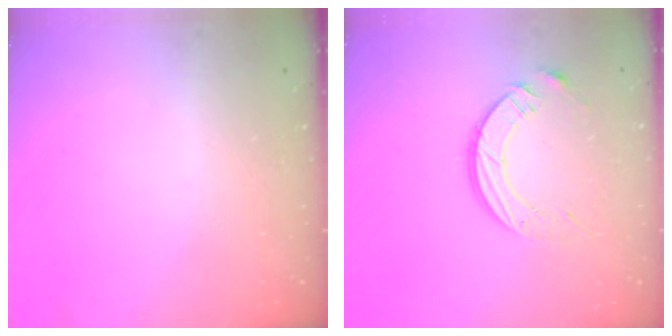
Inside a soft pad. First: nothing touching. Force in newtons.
{"total": 10.4, "press": 10.3, "slide": 0.9}